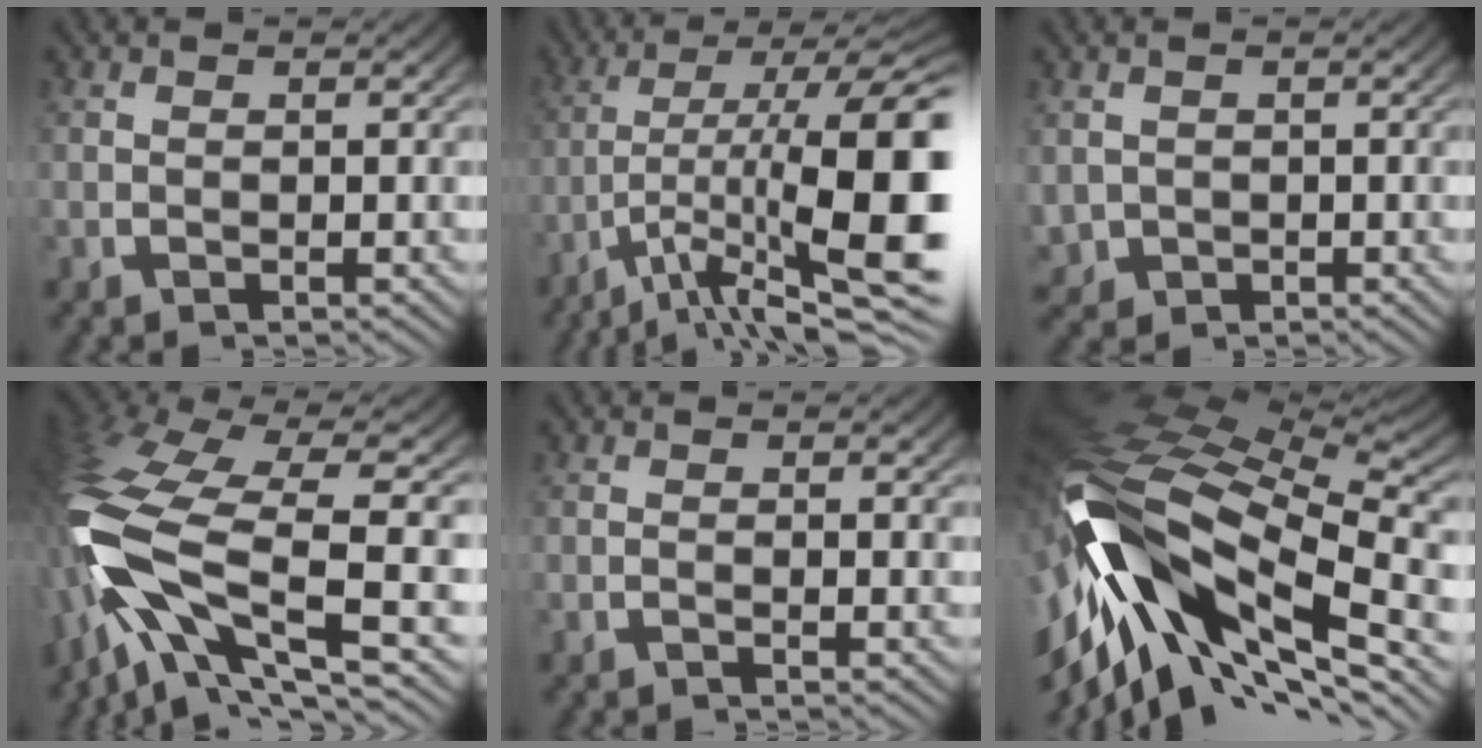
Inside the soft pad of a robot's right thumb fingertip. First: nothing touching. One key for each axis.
{"total": 13.1, "fx": -2.3, "fy": 5.3, "fz": 11.7, "tx": -0.177, "ty": -0.026, "tz": -0.020}
{"total": 2.7, "fx": -0.4, "fy": 2.5, "fz": 1.0, "tx": -0.034, "ty": -0.022, "tz": 0.007}
{"total": 13.9, "fx": -1.7, "fy": 7.5, "fz": 11.6, "tx": -0.286, "ty": -0.045, "tz": 0.000}
{"total": 0.6, "fx": -0.2, "fy": -0.1, "fz": 0.5, "tx": -0.011, "ty": -0.004, "tz": -0.005}
{"total": 20.5, "fx": -0.7, "fy": 11.9, "fz": 16.6, "tx": -0.334, "ty": -0.037, "tz": 0.003}